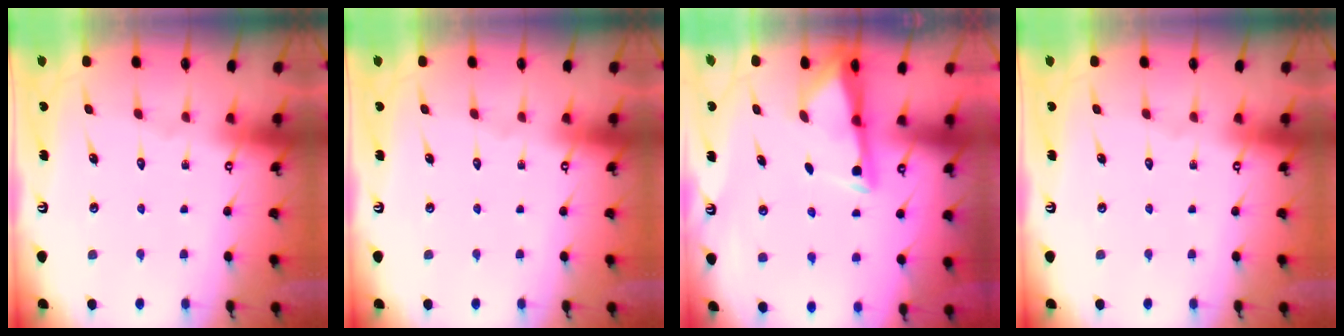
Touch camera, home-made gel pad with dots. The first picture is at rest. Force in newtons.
{"total": 0.0}
{"total": 3.1, "press": 3.1, "slide": 0.4}
{"total": 0.0}